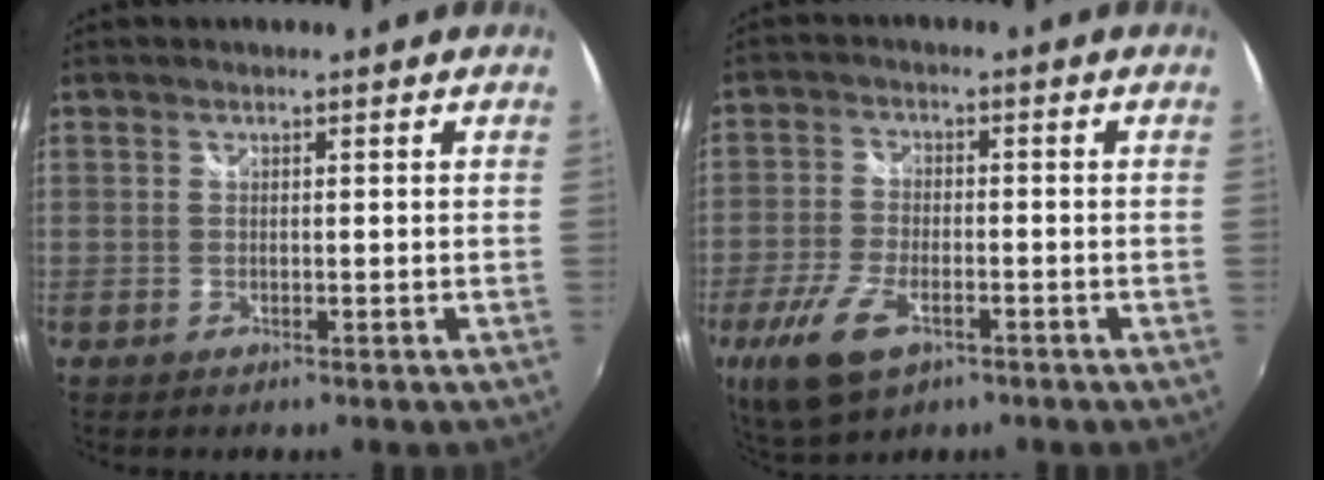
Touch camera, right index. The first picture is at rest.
{"total": 11.4, "force": [-5.8, 5.6, 8.0], "torque": [-0.188, -0.022, -0.106]}